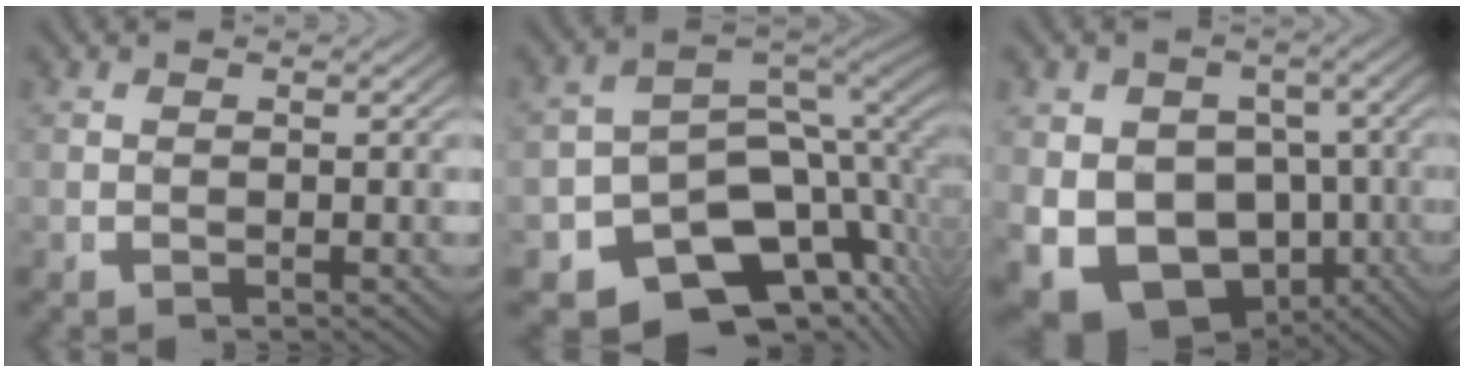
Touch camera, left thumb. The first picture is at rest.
{"total": 15.7, "force": [-5.6, 10.0, 10.7], "torque": [-0.161, -0.033, -0.083]}
{"total": 13.9, "force": [-4.8, 10.4, 7.9], "torque": [-0.178, -0.088, -0.036]}